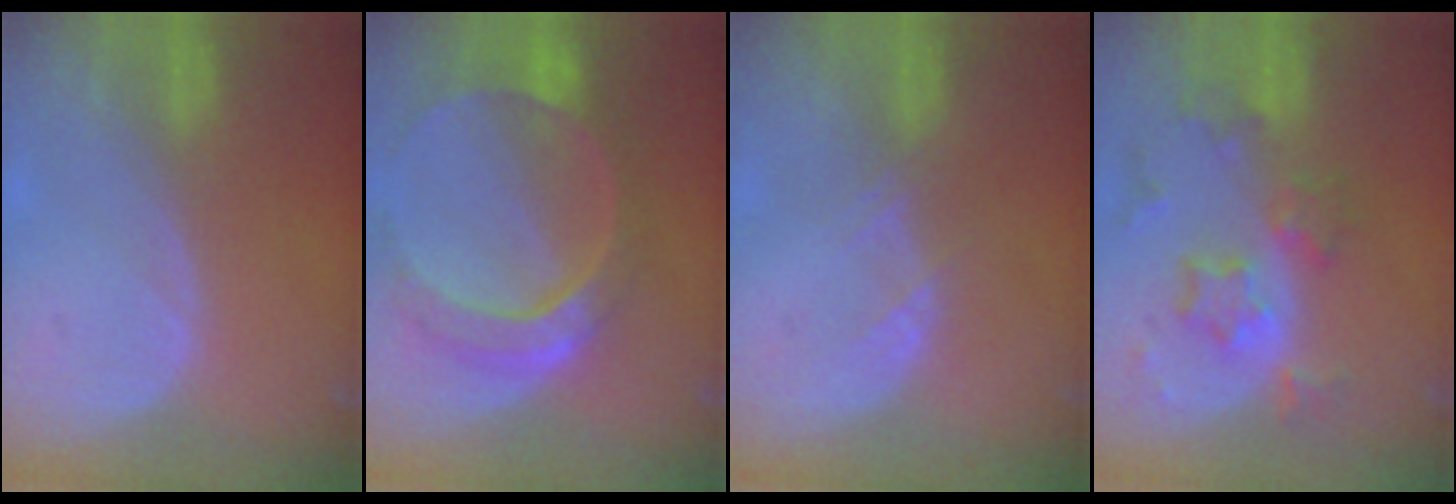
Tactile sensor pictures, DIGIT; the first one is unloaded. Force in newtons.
{"total": 10.7, "press": 9.0, "slide": 5.7}
{"total": 1.9, "press": 1.8, "slide": 0.8}
{"total": 8.4, "press": 7.4, "slide": 4.0}